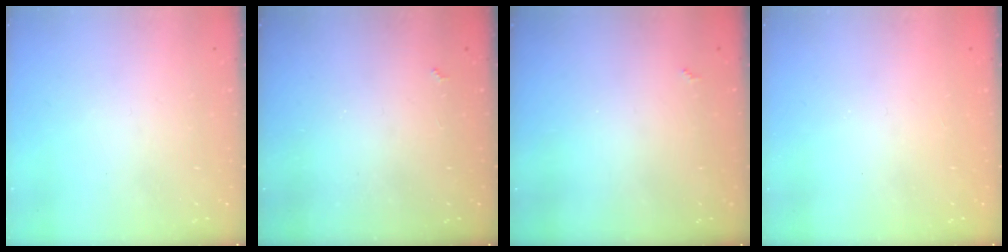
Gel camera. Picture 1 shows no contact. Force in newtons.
{"total": 2.3, "press": 2.3, "slide": 0.4}
{"total": 2.1, "press": 2.1, "slide": 0.4}
{"total": 0.9, "press": 0.9, "slide": 0.1}